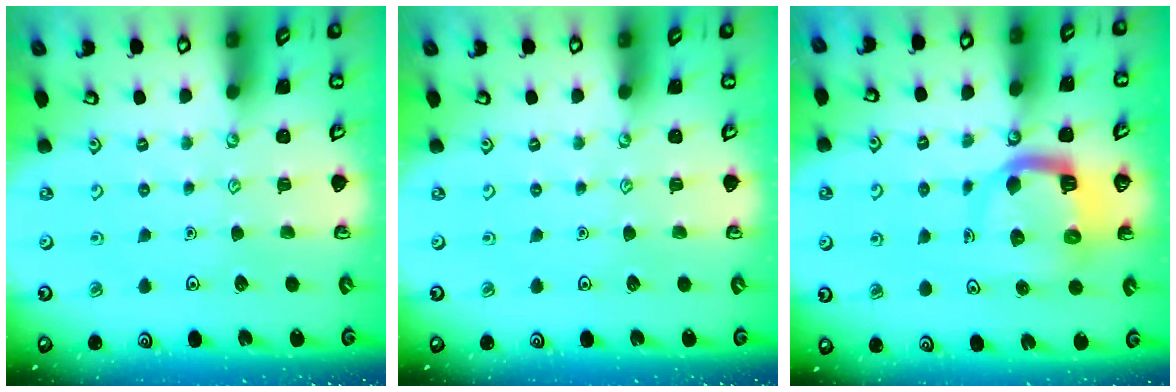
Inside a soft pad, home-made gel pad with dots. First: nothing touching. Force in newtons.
{"total": 0.0}
{"total": 9.5, "press": 9.4, "slide": 1.3}